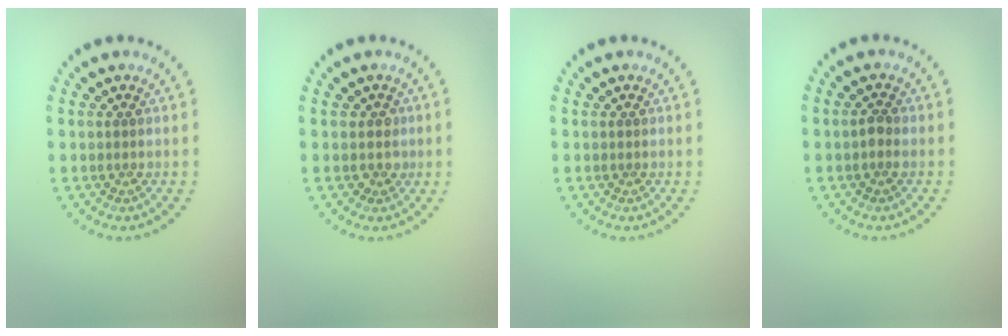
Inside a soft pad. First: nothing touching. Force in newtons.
{"total": 1.1, "press": 0.9, "slide": 0.6}
{"total": 0.0}
{"total": 0.9, "press": 0.9, "slide": 0.2}